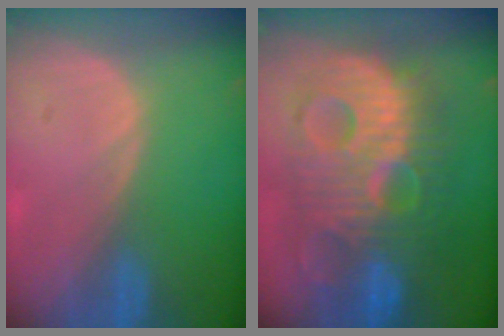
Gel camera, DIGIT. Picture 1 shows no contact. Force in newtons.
{"total": 13.6, "press": 13.5, "slide": 1.2}